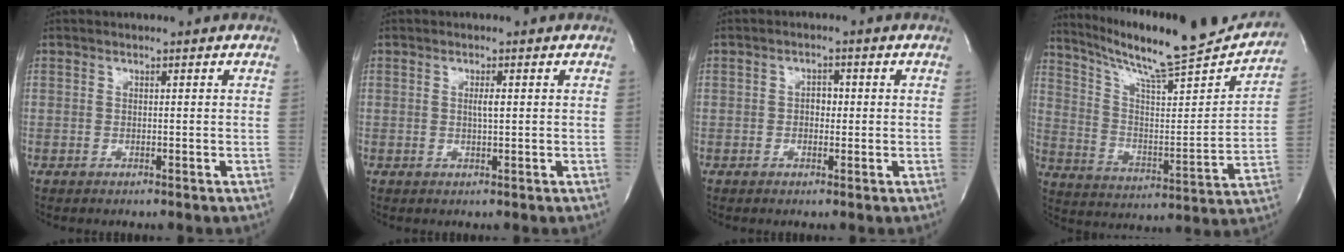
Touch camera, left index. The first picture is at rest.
{"total": 1.5, "force": [0.2, 0.2, 1.5], "torque": [-0.028, 0.001, 0.002]}
{"total": 2.0, "force": [-0.1, 1.3, 1.4], "torque": [-0.020, 0.005, -0.004]}
{"total": 22.6, "force": [20.4, 0.8, 9.7], "torque": [-0.162, -0.039, 0.303]}